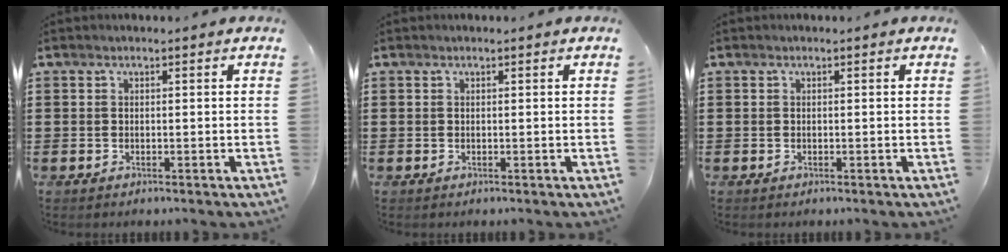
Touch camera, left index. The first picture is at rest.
{"total": 0.0}
{"total": 0.0}